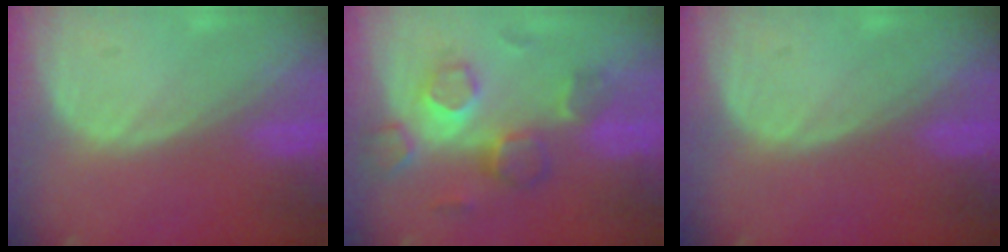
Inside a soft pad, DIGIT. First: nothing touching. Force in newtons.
{"total": 8.1, "press": 7.4, "slide": 3.3}
{"total": 0.0}